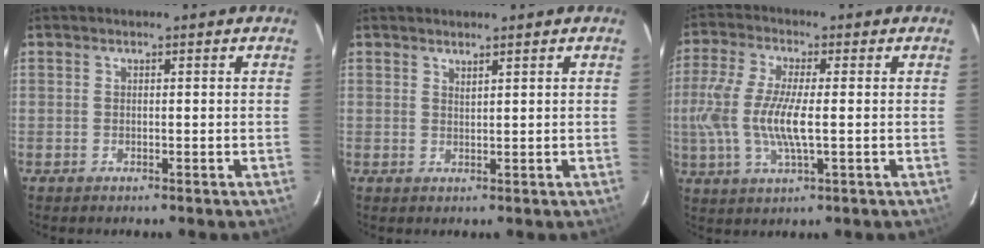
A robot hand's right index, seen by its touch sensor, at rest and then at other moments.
{"total": 1.2, "force": [1.1, -0.1, 0.6], "torque": [-0.010, -0.002, 0.017]}
{"total": 11.2, "force": [-1.0, 2.9, 10.8], "torque": [-0.230, -0.004, -0.020]}